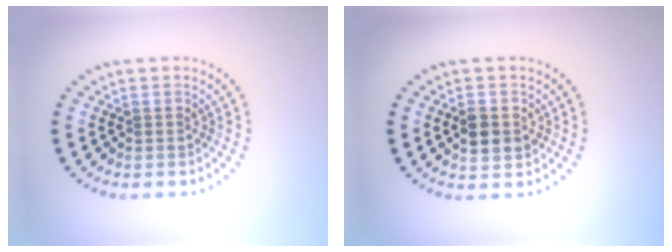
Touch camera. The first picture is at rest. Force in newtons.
{"total": 2.9, "press": 2.9, "slide": 0.3}